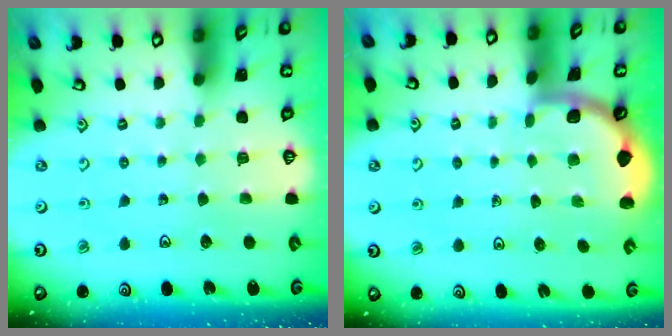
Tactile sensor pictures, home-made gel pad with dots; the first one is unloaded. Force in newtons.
{"total": 1.9, "press": 1.9, "slide": 0.0}